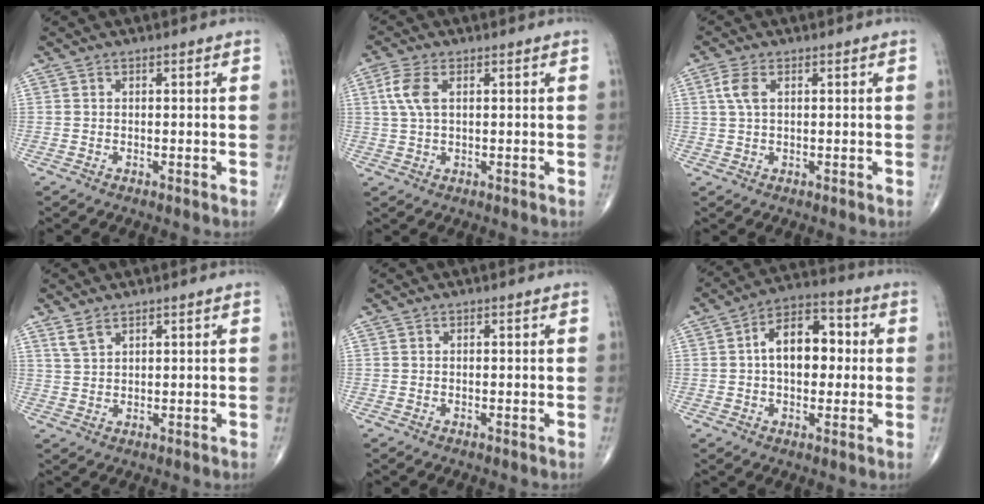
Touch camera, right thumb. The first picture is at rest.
{"total": 5.1, "force": [1.4, 2.5, 4.2], "torque": [-0.109, 0.010, 0.028]}
{"total": 3.5, "force": [1.1, 1.6, 2.9], "torque": [-0.076, 0.011, 0.022]}
{"total": 2.8, "force": [2.1, 1.2, 1.5], "torque": [-0.032, -0.006, 0.050]}
{"total": 0.0}
{"total": 12.0, "force": [1.1, 7.4, 9.4], "torque": [-0.119, 0.028, 0.008]}